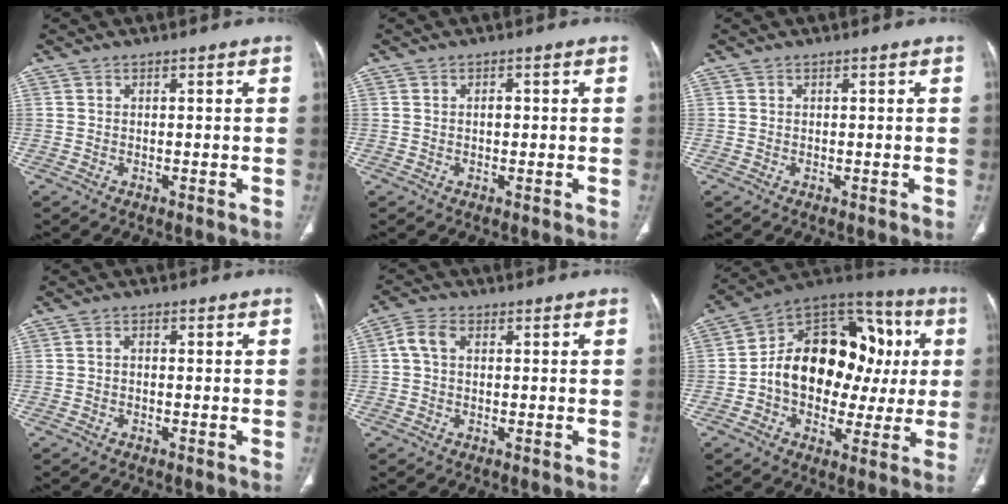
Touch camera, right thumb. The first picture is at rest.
{"total": 1.3, "force": [0.1, 0.9, 1.0], "torque": [-0.015, 0.004, 0.003]}
{"total": 0.0}
{"total": 1.0, "force": [-0.2, 0.7, 0.7], "torque": [-0.011, 0.004, -0.006]}
{"total": 4.0, "force": [0.6, 2.7, 2.9], "torque": [-0.062, 0.014, 0.010]}
{"total": 23.0, "force": [1.0, 16.2, 16.3], "torque": [-0.202, 0.046, 0.015]}